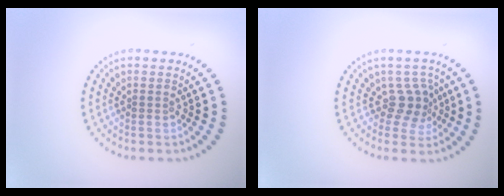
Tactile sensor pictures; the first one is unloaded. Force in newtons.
{"total": 2.4, "press": 1.8, "slide": 1.7}